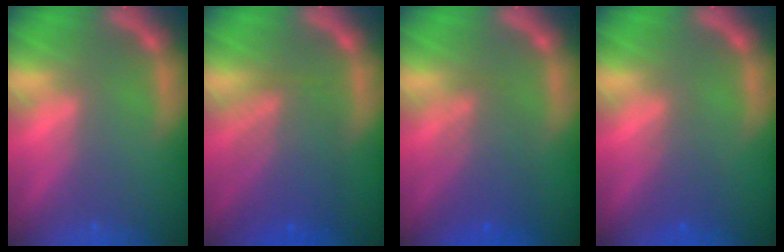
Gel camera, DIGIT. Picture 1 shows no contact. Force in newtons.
{"total": 6.6}
{"total": 4.6}
{"total": 1.9}